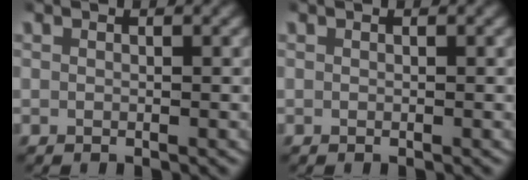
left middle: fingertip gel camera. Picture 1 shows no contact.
{"total": 0.0}